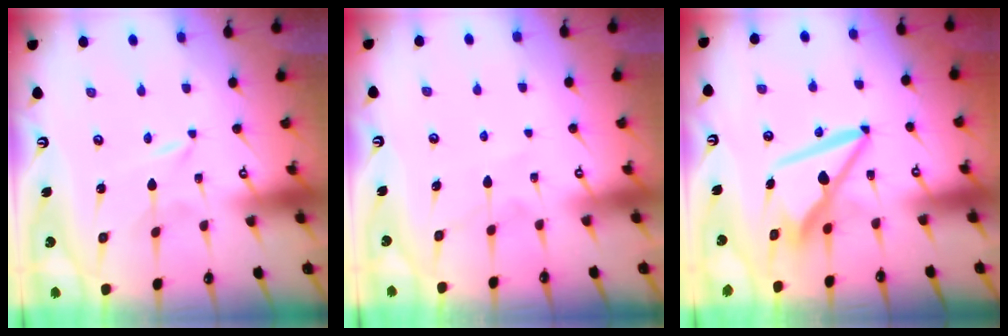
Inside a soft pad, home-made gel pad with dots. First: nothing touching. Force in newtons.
{"total": 6.6, "press": 6.6, "slide": 0.5}
{"total": 9.8, "press": 9.8, "slide": 0.4}